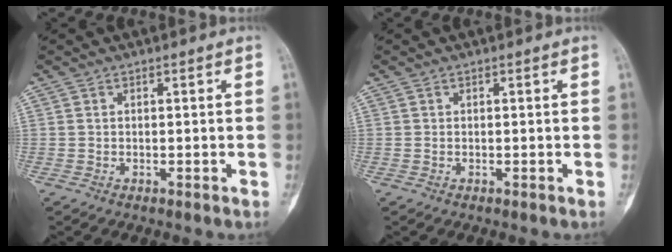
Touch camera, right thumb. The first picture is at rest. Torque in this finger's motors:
{"motor_torque": [0.27, 0.23, -0.07, 0.03, 0.00]}